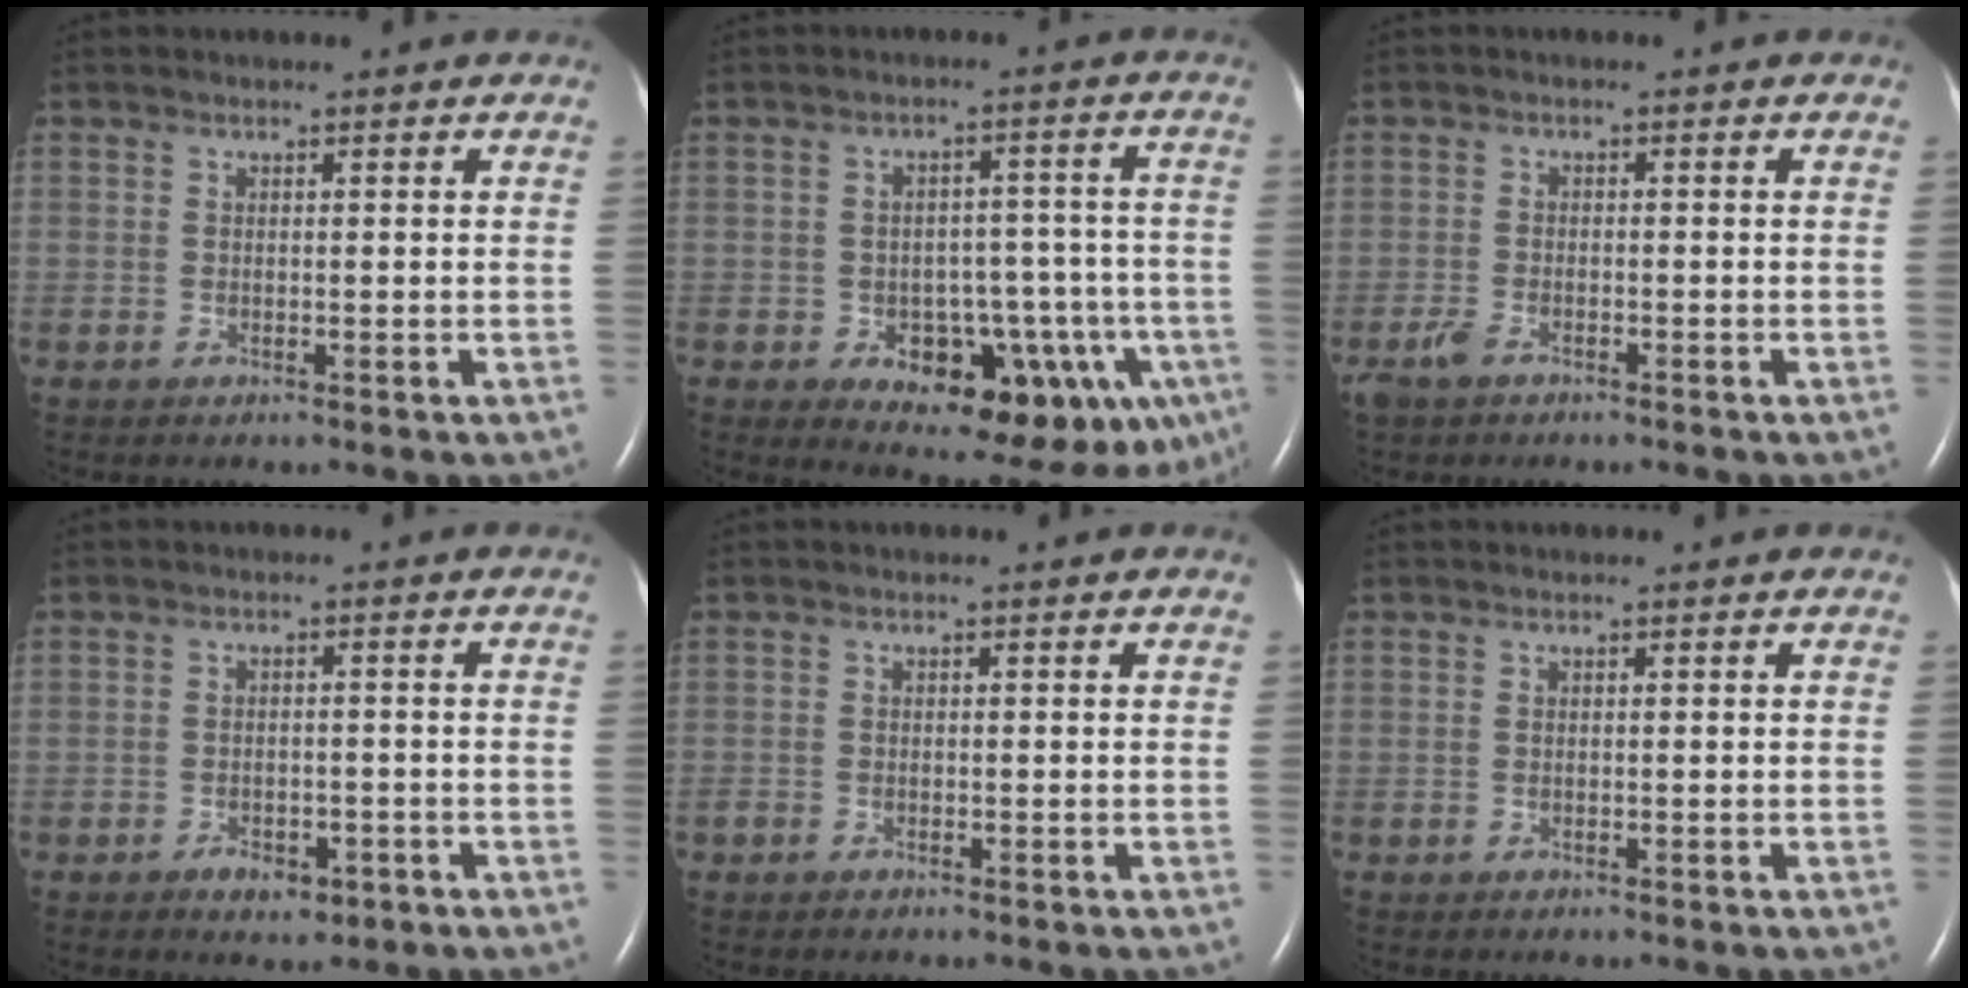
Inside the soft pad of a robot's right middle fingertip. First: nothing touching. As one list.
[{"total": 15.8, "force": [-7.0, 7.2, 12.2], "torque": [-0.109, 0.025, -0.078]}, {"total": 2.8, "force": [-2.1, 1.0, 1.6], "torque": [-0.046, -0.005, -0.038]}, {"total": 3.3, "force": [-1.9, 1.9, 1.9], "torque": [-0.028, 0.002, -0.018]}, {"total": 0.6, "force": [-0.5, 0.4, 0.1], "torque": [-0.005, 0.002, -0.011]}, {"total": 0.0}]